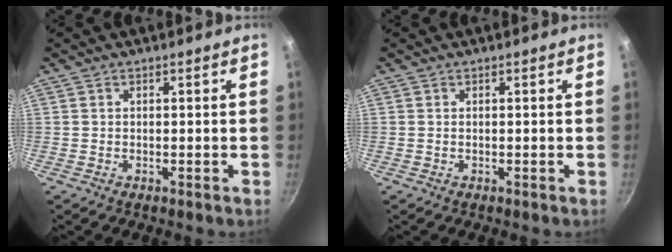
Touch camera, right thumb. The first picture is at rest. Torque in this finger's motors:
{"motor_torque": [0.05, -0.04, 0.13, -0.37, 0.05]}